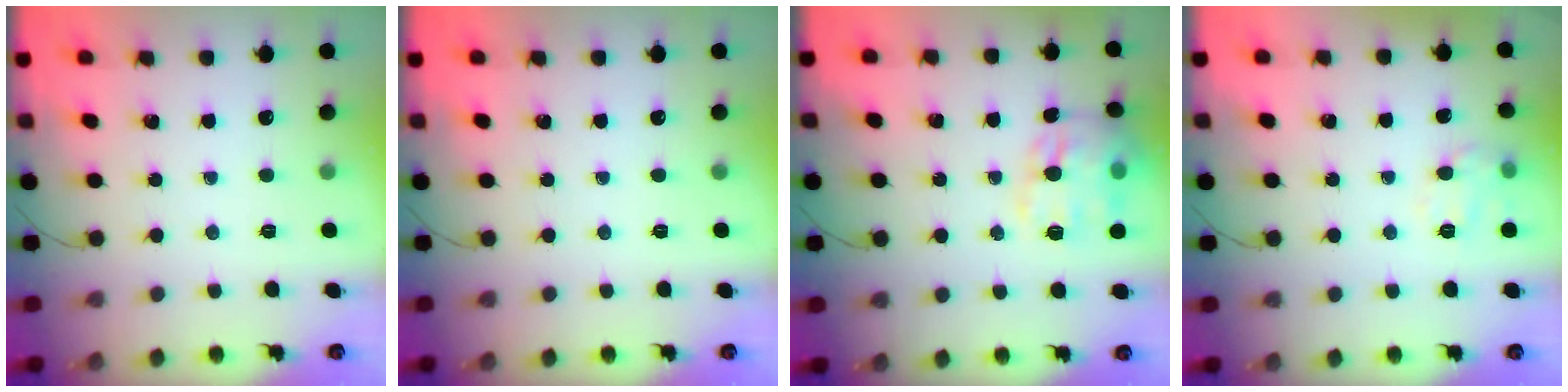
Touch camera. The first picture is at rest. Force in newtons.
{"total": 0.0}
{"total": 15.1, "press": 15.0, "slide": 1.6}
{"total": 8.9, "press": 8.9, "slide": 0.5}